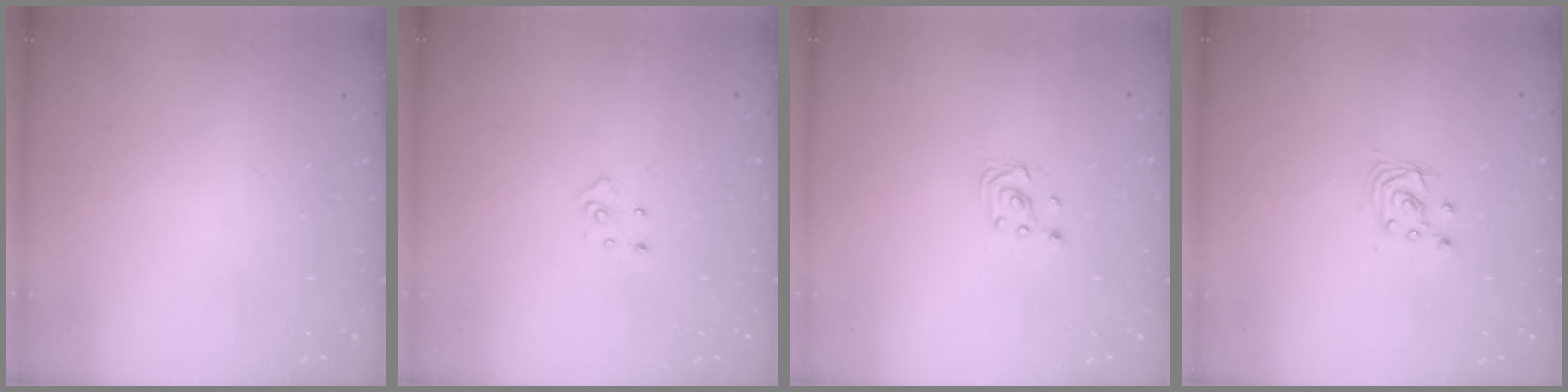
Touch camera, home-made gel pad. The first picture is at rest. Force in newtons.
{"total": 3.9, "press": 3.9, "slide": 0.3}
{"total": 3.1, "press": 2.8, "slide": 1.3}
{"total": 2.9, "press": 2.9, "slide": 0.2}